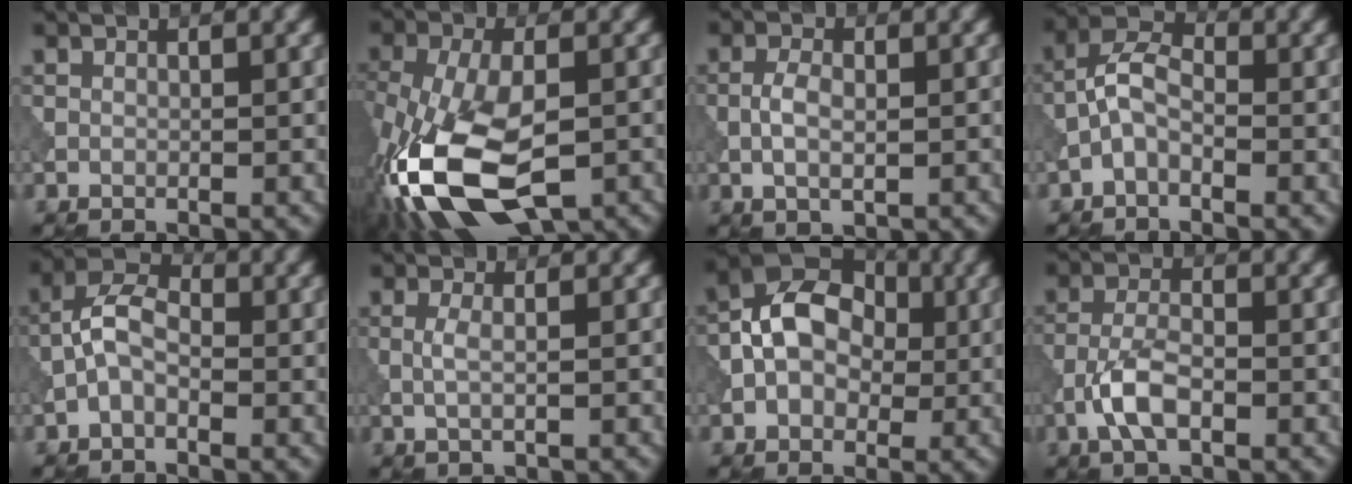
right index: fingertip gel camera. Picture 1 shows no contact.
{"total": 13.7, "force": [-5.1, 6.9, 10.7], "torque": [-0.243, -0.031, -0.086]}
{"total": 3.0, "force": [-0.4, 1.5, 2.5], "torque": [-0.049, 0.002, -0.008]}
{"total": 3.4, "force": [-1.3, 1.7, 2.6], "torque": [-0.053, 0.017, -0.034]}
{"total": 3.6, "force": [-1.1, 2.0, 2.8], "torque": [-0.058, 0.017, -0.029]}
{"total": 1.6, "force": [0.0, 0.3, 1.5], "torque": [-0.033, 0.000, 0.000]}
{"total": 7.8, "force": [-0.1, 5.8, 5.3], "torque": [-0.080, 0.021, -0.017]}
{"total": 4.0, "force": [-1.7, 1.7, 3.2], "torque": [-0.064, 0.004, -0.041]}